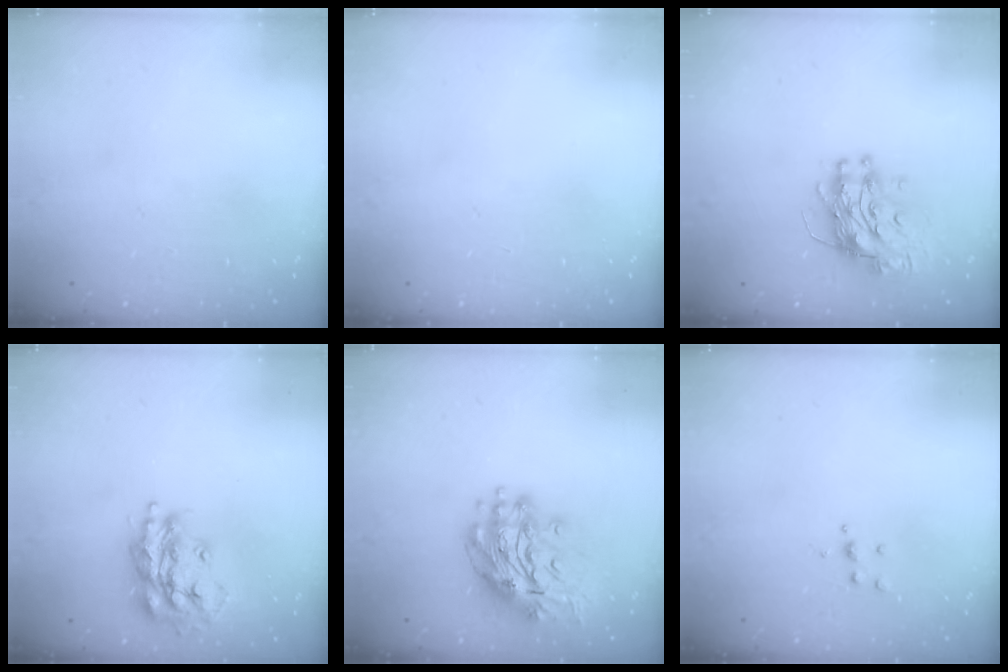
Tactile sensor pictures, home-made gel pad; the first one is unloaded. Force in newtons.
{"total": 0.0}
{"total": 11.5, "press": 11.4, "slide": 1.3}
{"total": 17.0, "press": 16.9, "slide": 1.4}
{"total": 14.3, "press": 14.2, "slide": 1.9}
{"total": 5.0, "press": 4.9, "slide": 0.8}